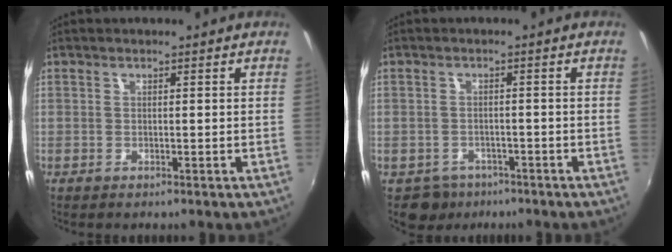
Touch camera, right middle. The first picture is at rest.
{"total": 4.0, "force": [-2.7, 3.0, 0.4], "torque": [-0.020, 0.000, -0.040]}